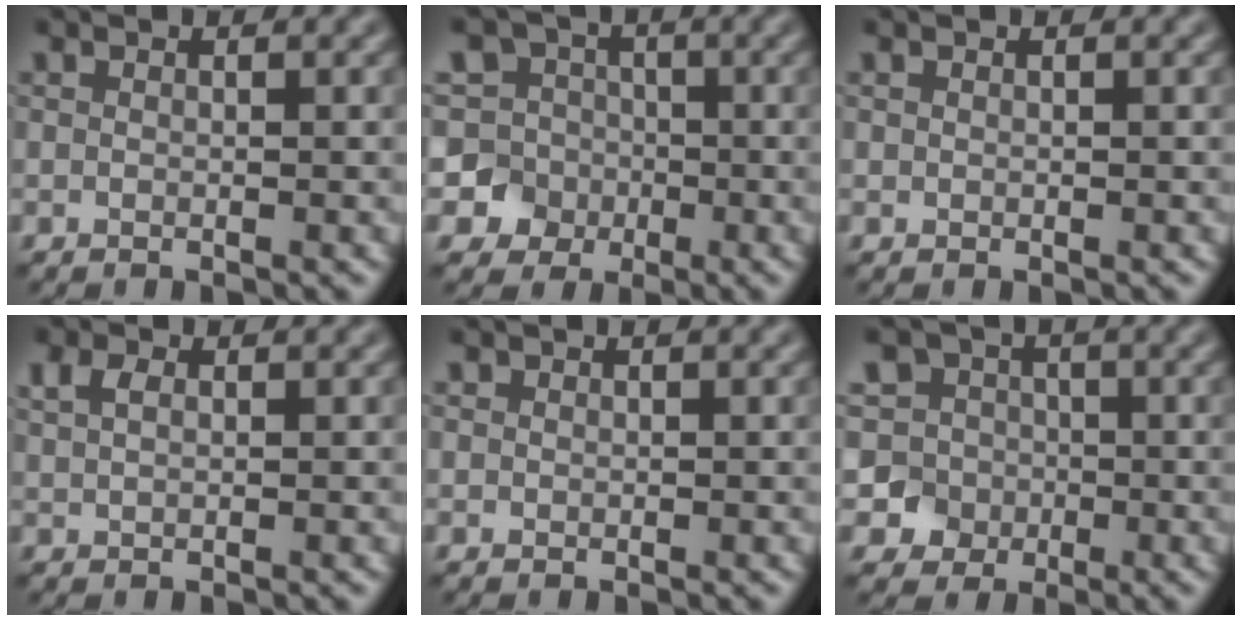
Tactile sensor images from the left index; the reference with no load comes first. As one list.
[{"total": 8.7, "force": [0.4, 8.4, 2.3], "torque": [-0.054, 0.036, -0.021]}, {"total": 0.0}, {"total": 1.7, "force": [0.8, 1.0, 1.1], "torque": [-0.024, 0.006, 0.016]}, {"total": 0.6, "force": [0.2, 0.5, 0.1], "torque": [0.004, -0.001, 0.000]}, {"total": 6.5, "force": [1.1, 6.1, 1.9], "torque": [-0.017, 0.025, -0.018]}]